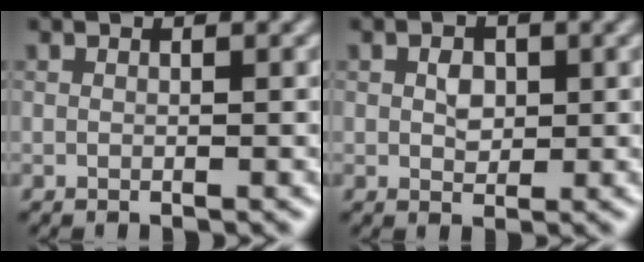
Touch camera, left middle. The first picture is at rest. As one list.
[{"total": 1.3, "force": [0.1, 1.1, 0.8], "torque": [-0.019, 0.000, 0.005]}]